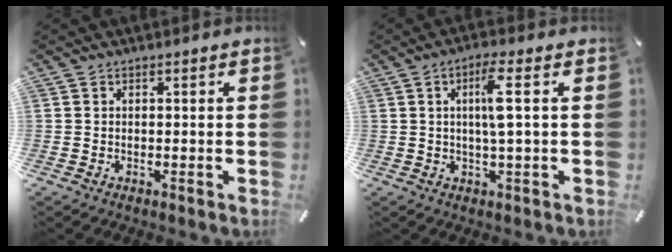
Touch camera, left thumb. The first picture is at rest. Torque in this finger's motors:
{"motor_torque": [0.18, -0.10, 0.36, 0.24, 0.07]}